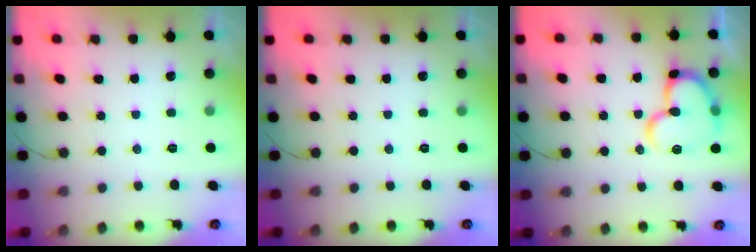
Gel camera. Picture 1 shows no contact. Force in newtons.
{"total": 0.0}
{"total": 16.6, "press": 16.5, "slide": 1.9}